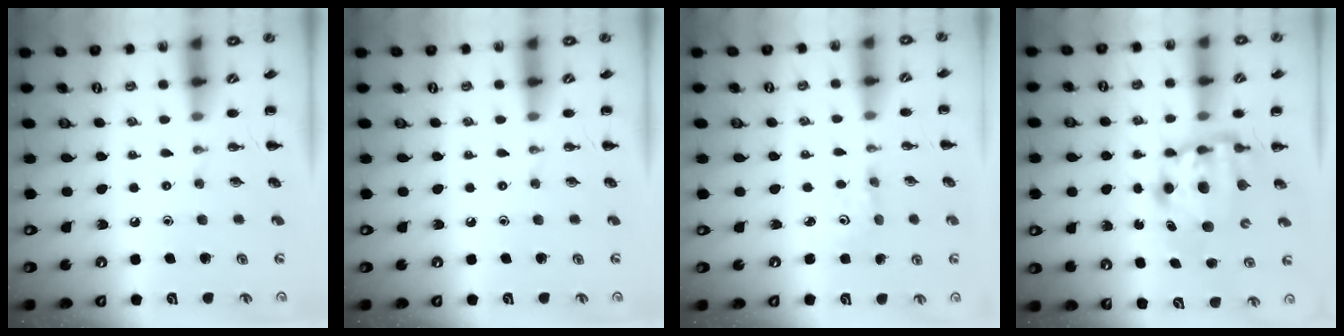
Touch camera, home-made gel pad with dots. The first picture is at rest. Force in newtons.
{"total": 0.0}
{"total": 1.5, "press": 1.4, "slide": 0.5}
{"total": 6.8, "press": 6.8, "slide": 1.0}